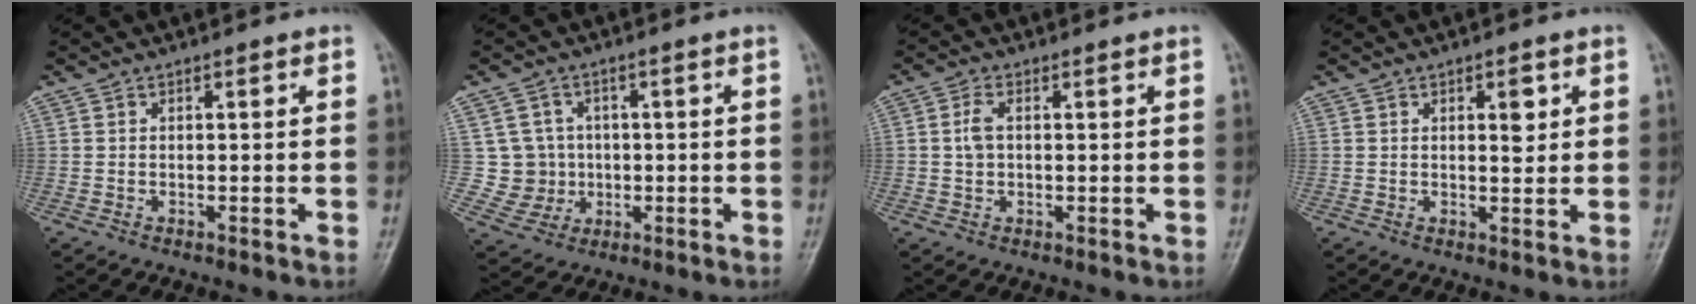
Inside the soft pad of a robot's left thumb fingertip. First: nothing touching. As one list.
[{"total": 6.4, "force": [0.5, 6.3, 0.7], "torque": [0.022, 0.007, 0.011]}, {"total": 2.9, "force": [0.3, 1.6, 2.3], "torque": [-0.057, 0.007, 0.006]}, {"total": 2.9, "force": [1.1, 1.4, 2.4], "torque": [-0.020, -0.005, 0.015]}]